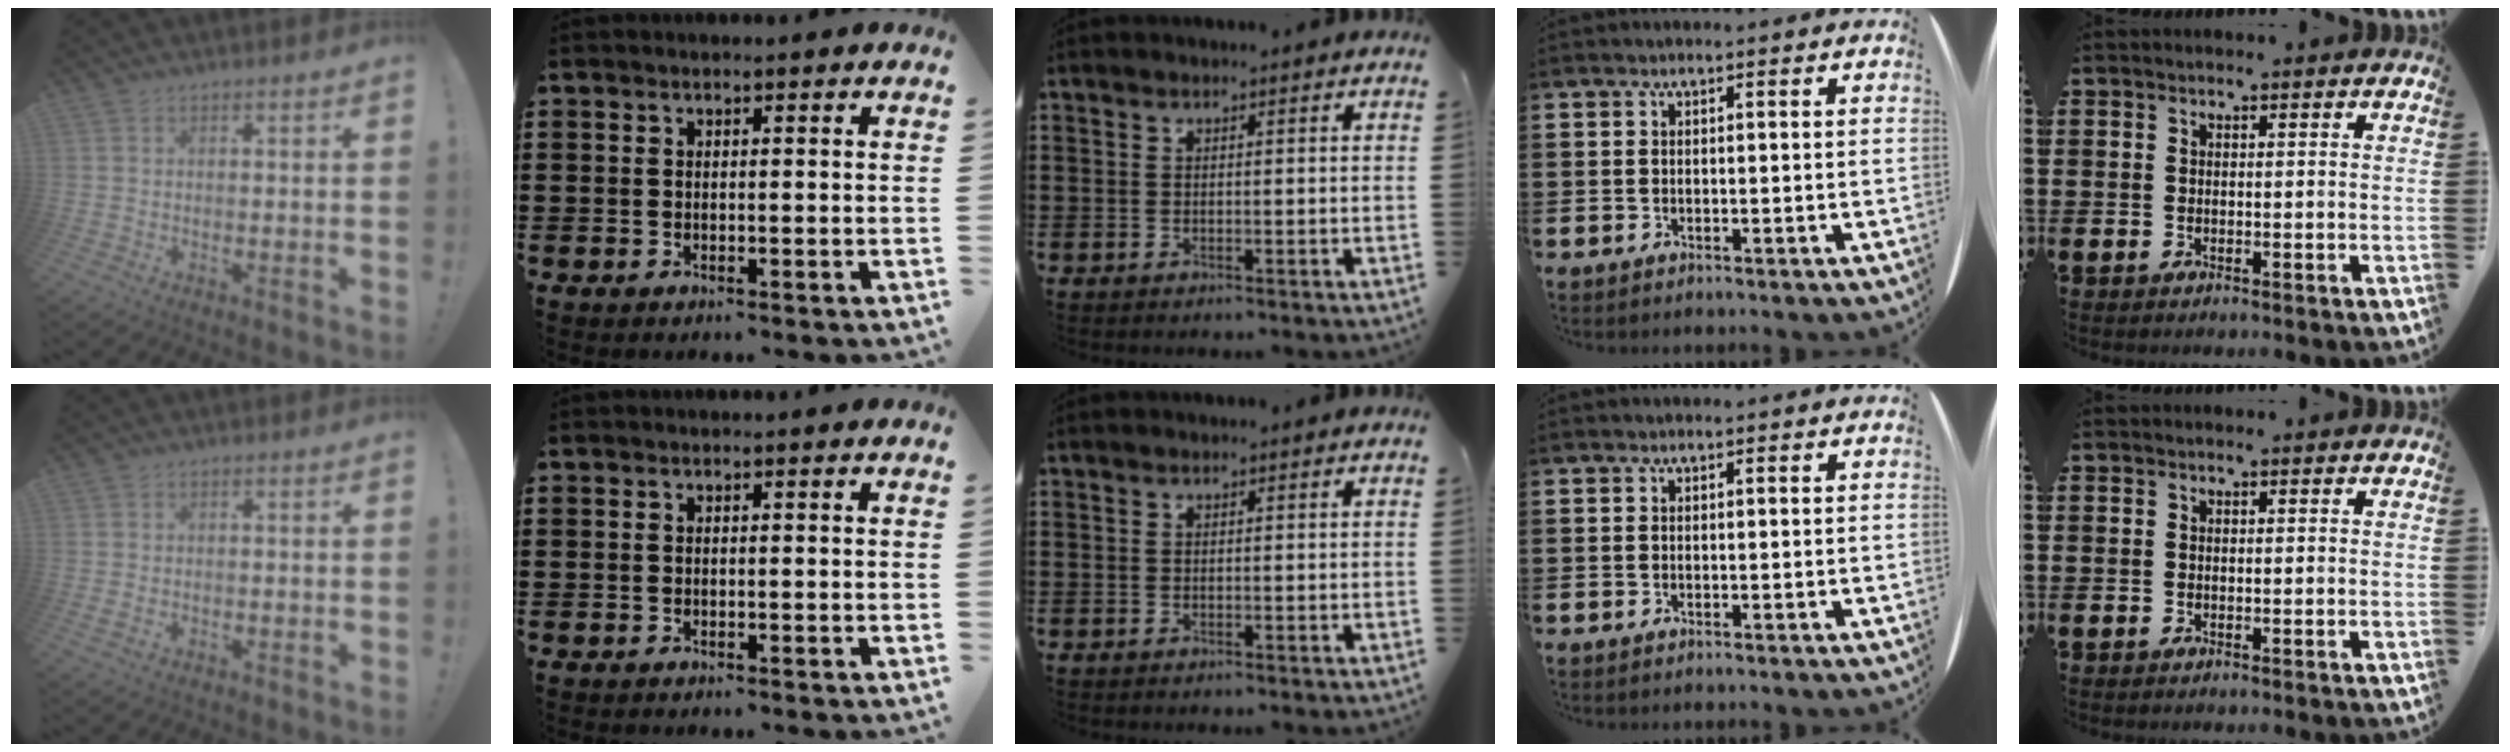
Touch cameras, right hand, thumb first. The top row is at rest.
{"thumb": {"total": 1.1, "force": [-0.5, 0.7, 0.7], "torque": [-0.010, 0.001, -0.008]}}